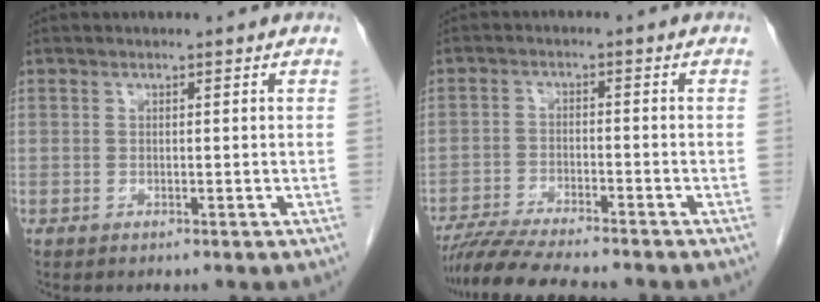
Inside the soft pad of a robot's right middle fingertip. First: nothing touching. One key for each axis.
{"total": 10.1, "fx": -8.9, "fy": 0.5, "fz": 4.7, "tx": -0.079, "ty": -0.022, "tz": -0.146}